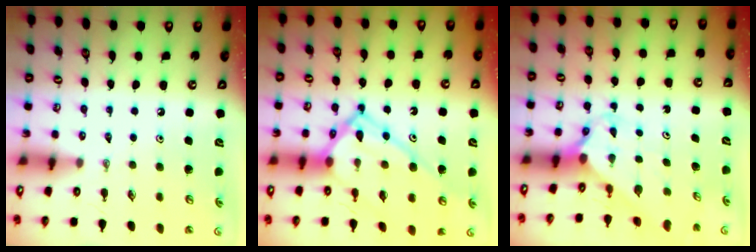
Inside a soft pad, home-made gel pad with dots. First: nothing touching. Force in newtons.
{"total": 17.1, "press": 17.0, "slide": 1.7}
{"total": 2.3, "press": 2.3, "slide": 0.2}